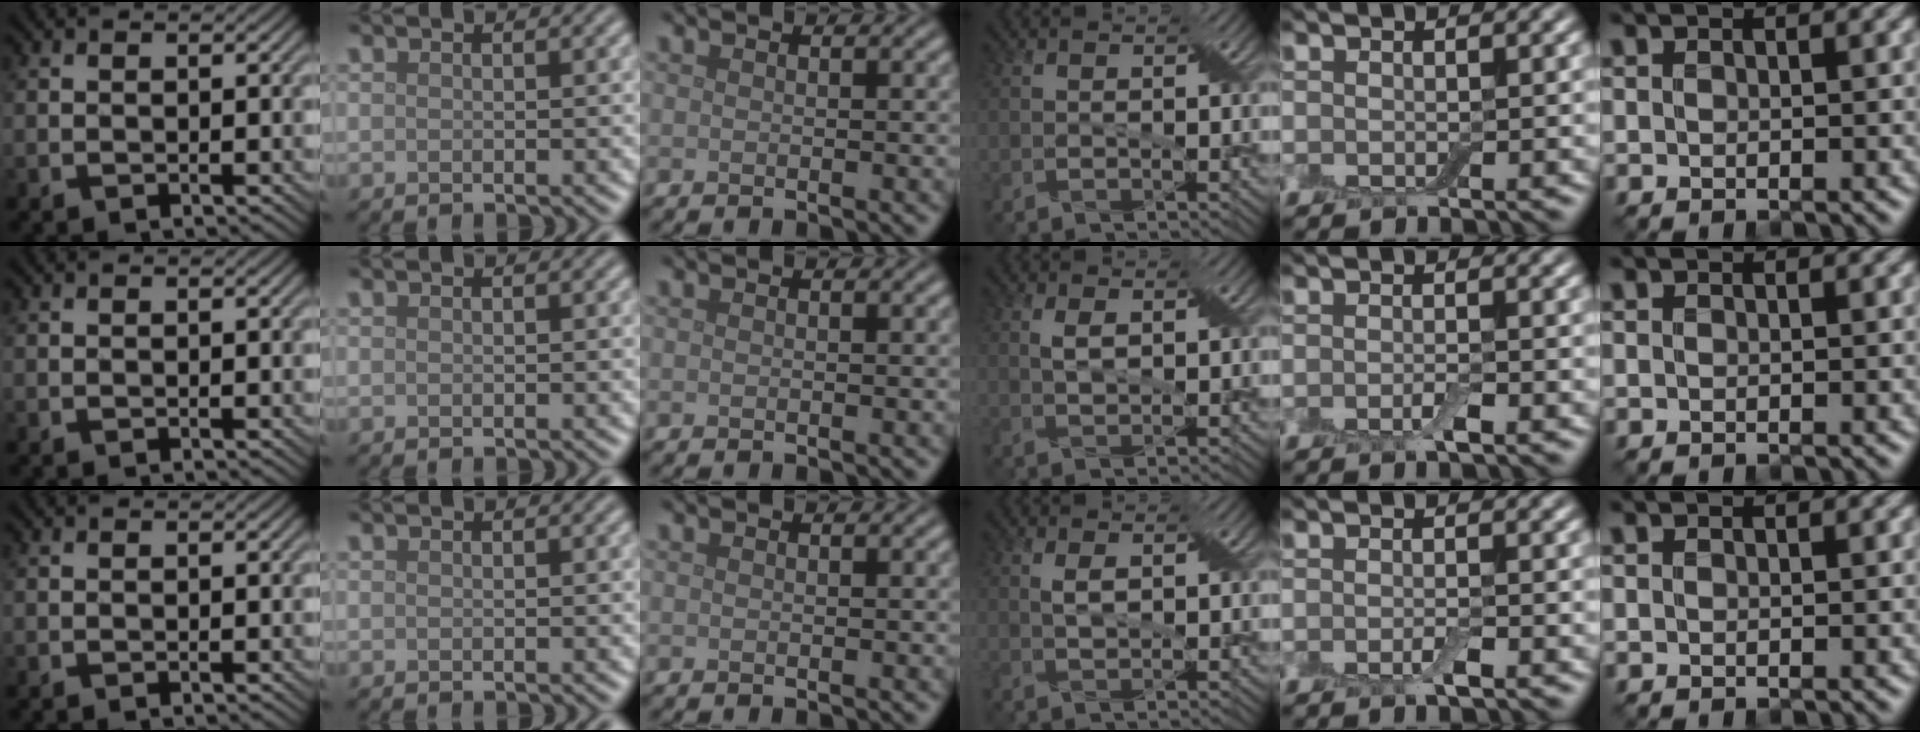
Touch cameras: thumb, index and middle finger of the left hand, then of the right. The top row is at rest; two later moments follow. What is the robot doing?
{"motion": "shake", "object": "box of matches"}